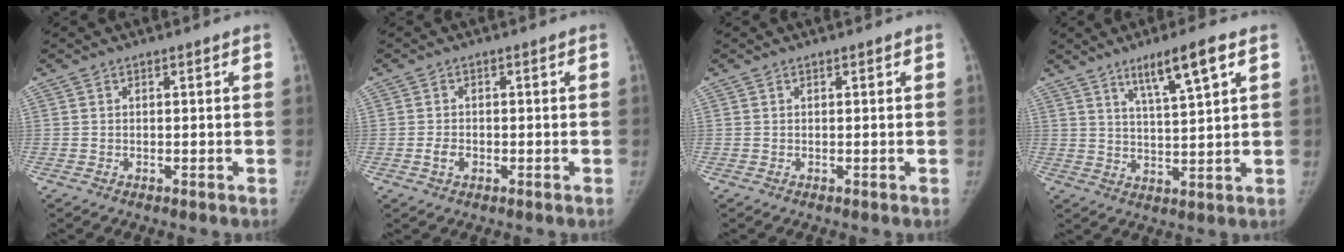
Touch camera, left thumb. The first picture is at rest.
{"total": 2.3, "force": [-0.8, 1.7, 1.3], "torque": [-0.019, 0.007, -0.014]}
{"total": 0.0}
{"total": 8.6, "force": [4.8, 0.8, 7.0], "torque": [-0.121, -0.023, 0.087]}